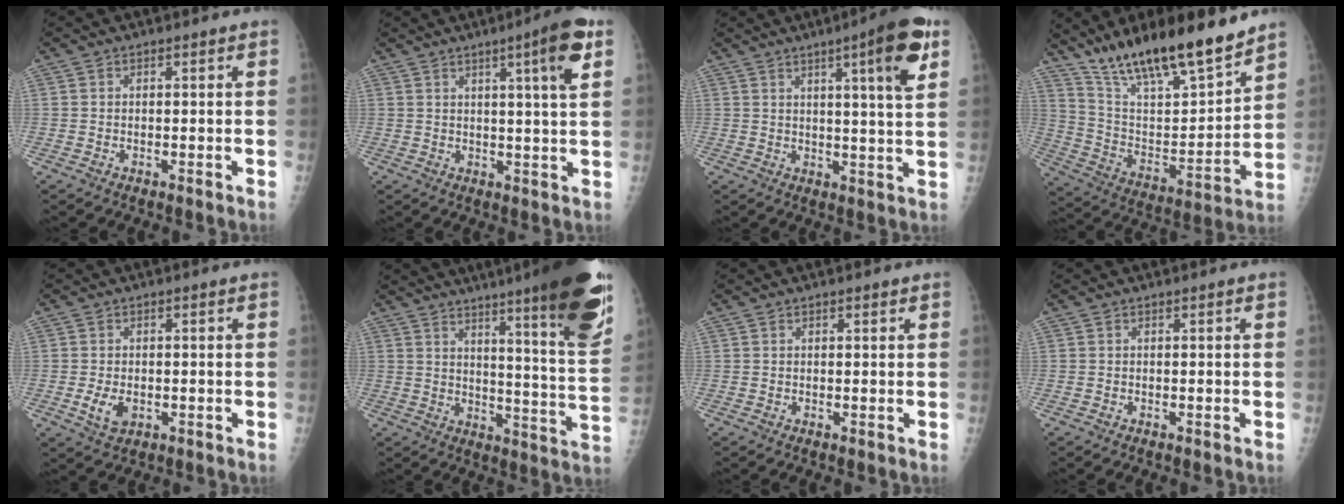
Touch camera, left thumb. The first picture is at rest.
{"total": 8.2, "force": [3.7, 0.2, 7.3], "torque": [-0.105, -0.014, 0.049]}
{"total": 11.1, "force": [5.2, 1.0, 9.8], "torque": [-0.132, -0.020, 0.068]}
{"total": 22.3, "force": [17.5, 4.8, 13.1], "torque": [-0.194, -0.082, 0.310]}
{"total": 4.1, "force": [-0.9, 2.6, 3.0], "torque": [-0.056, -0.005, -0.010]}
{"total": 23.7, "force": [14.9, 2.1, 18.3], "torque": [-0.235, -0.079, 0.201]}
{"total": 0.8, "force": [0.5, 0.3, 0.5], "torque": [-0.006, -0.001, 0.007]}
{"total": 0.0}